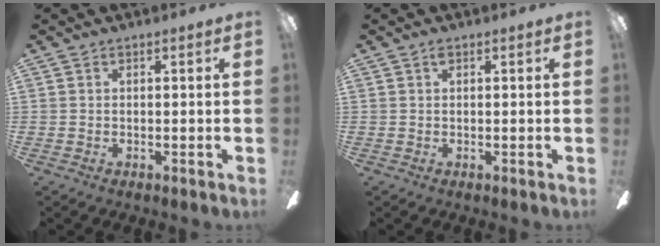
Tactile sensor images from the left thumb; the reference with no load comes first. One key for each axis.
{"total": 0.9, "fx": 0.4, "fy": 0.4, "fz": 0.7, "tx": -0.015, "ty": 0.004, "tz": 0.006}